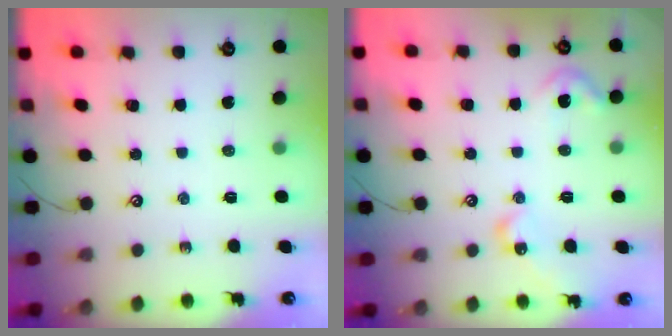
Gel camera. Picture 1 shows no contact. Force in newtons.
{"total": 8.0, "press": 7.9, "slide": 0.9}